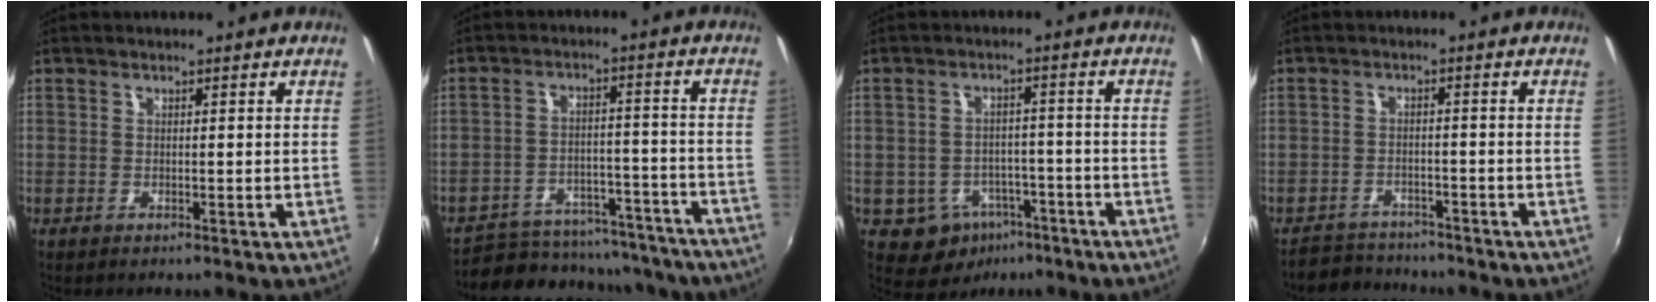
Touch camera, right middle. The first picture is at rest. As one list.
[{"total": 24.2, "force": [-21.1, 8.9, 7.8], "torque": [-0.159, 0.021, -0.259]}, {"total": 8.3, "force": [-4.7, 6.4, 2.4], "torque": [-0.056, 0.015, -0.047]}, {"total": 5.5, "force": [-5.0, 2.4, 0.1], "torque": [-0.022, 0.012, -0.084]}]